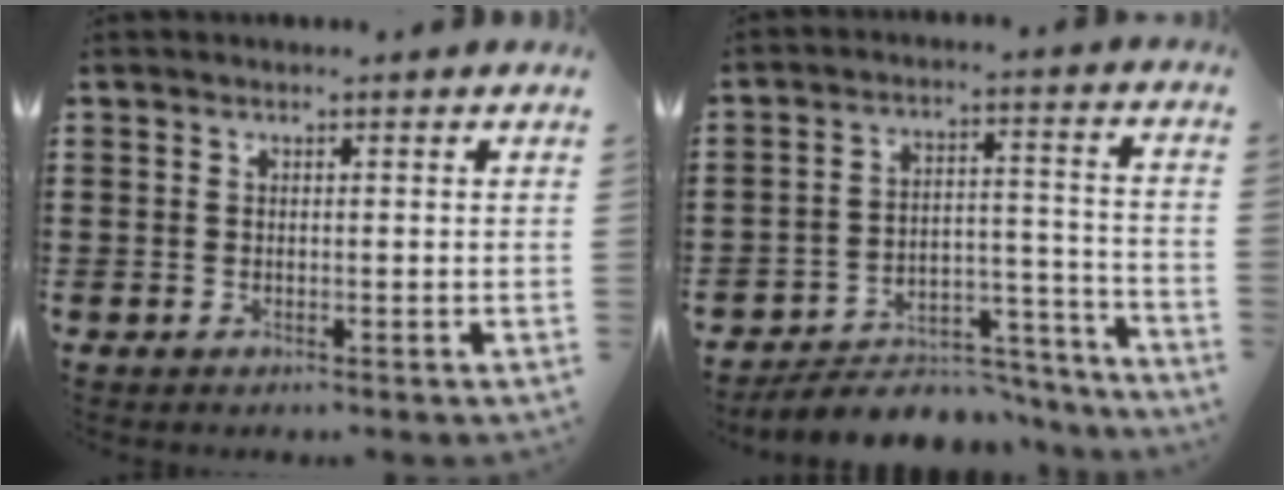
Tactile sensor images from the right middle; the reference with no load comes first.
{"total": 6.5, "force": [-6.1, 1.9, 1.4], "torque": [-0.017, 0.023, -0.116]}